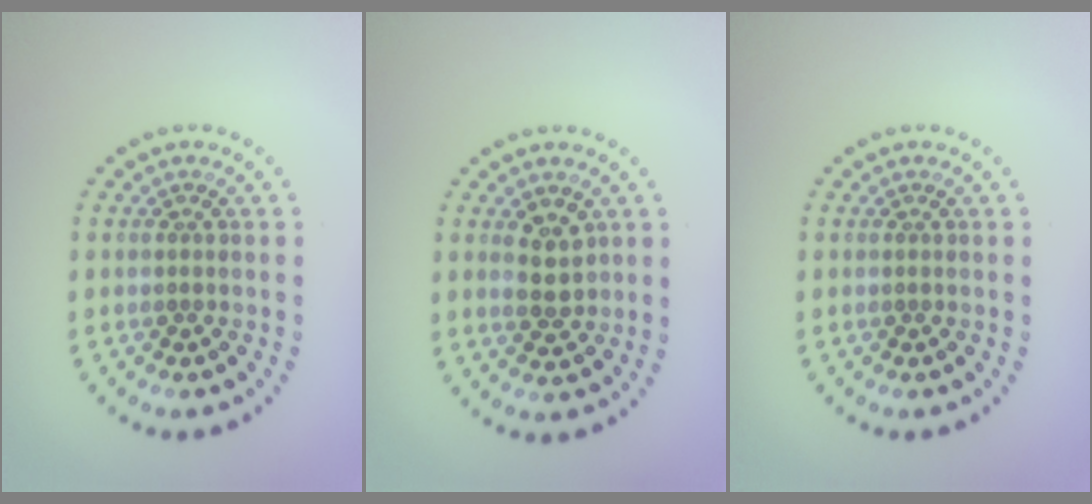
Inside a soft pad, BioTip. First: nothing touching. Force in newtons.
{"total": 2.7, "press": 2.7, "slide": 0.5}
{"total": 0.0}